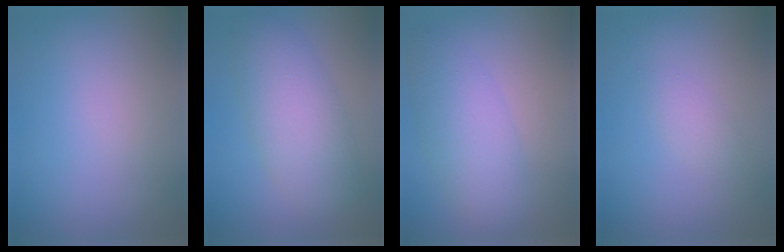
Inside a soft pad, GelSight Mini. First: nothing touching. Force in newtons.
{"total": 5.6, "press": 5.6, "slide": 0.1}
{"total": 4.3, "press": 4.3, "slide": 0.0}
{"total": 1.1, "press": 1.1, "slide": 0.1}